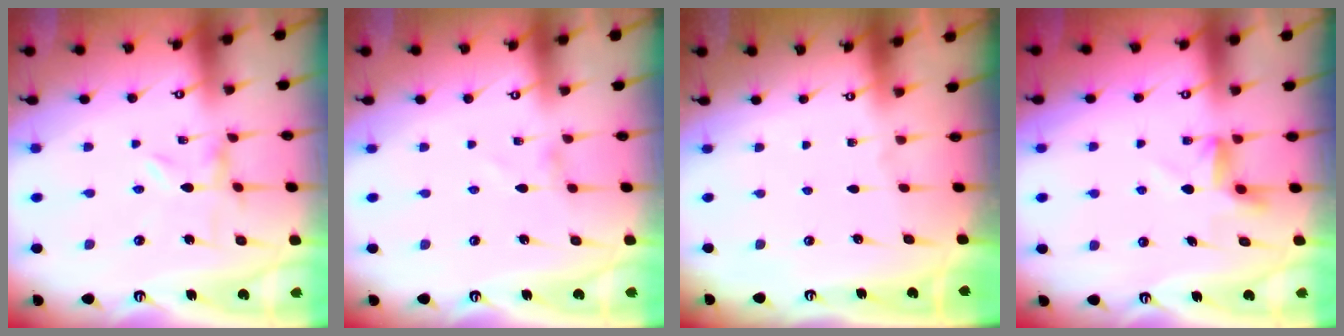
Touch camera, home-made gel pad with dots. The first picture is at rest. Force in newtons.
{"total": 0.7, "press": 0.7, "slide": 0.1}
{"total": 0.0}
{"total": 4.9, "press": 4.7, "slide": 1.5}